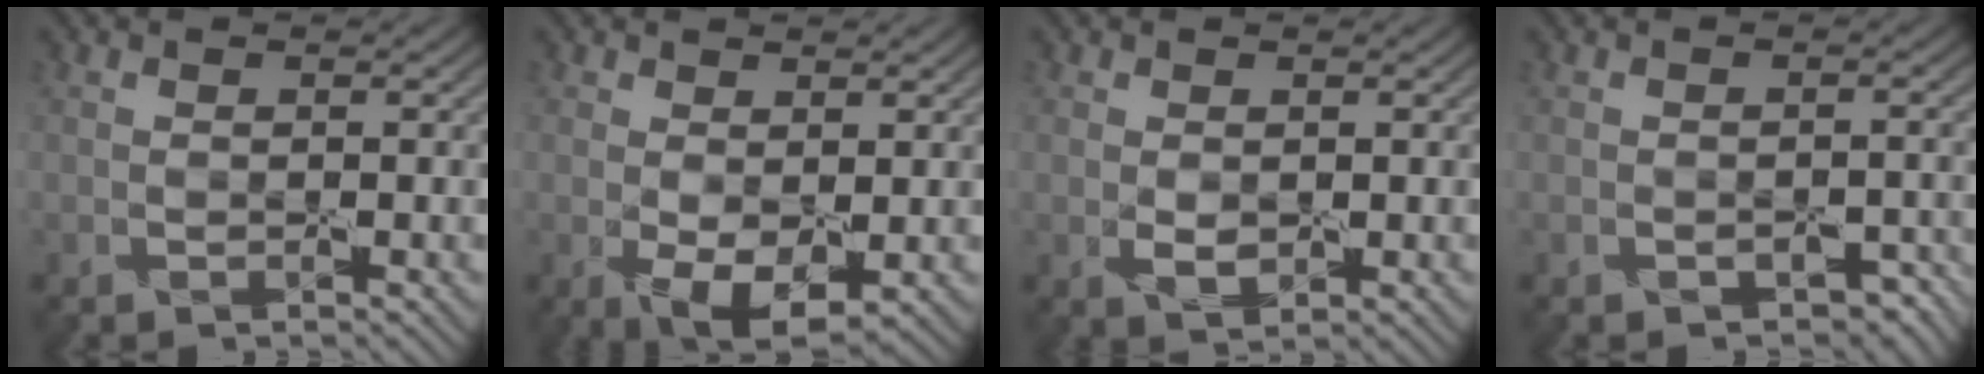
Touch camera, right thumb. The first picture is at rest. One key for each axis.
{"total": 4.3, "fx": -0.3, "fy": 2.2, "fz": 3.7, "tx": -0.081, "ty": -0.011, "tz": 0.001}
{"total": 1.8, "fx": 0.1, "fy": 1.2, "fz": 1.4, "tx": -0.034, "ty": -0.006, "tz": 0.008}
{"total": 2.7, "fx": -1.7, "fy": 1.5, "fz": 1.4, "tx": -0.023, "ty": -0.007, "tz": -0.013}